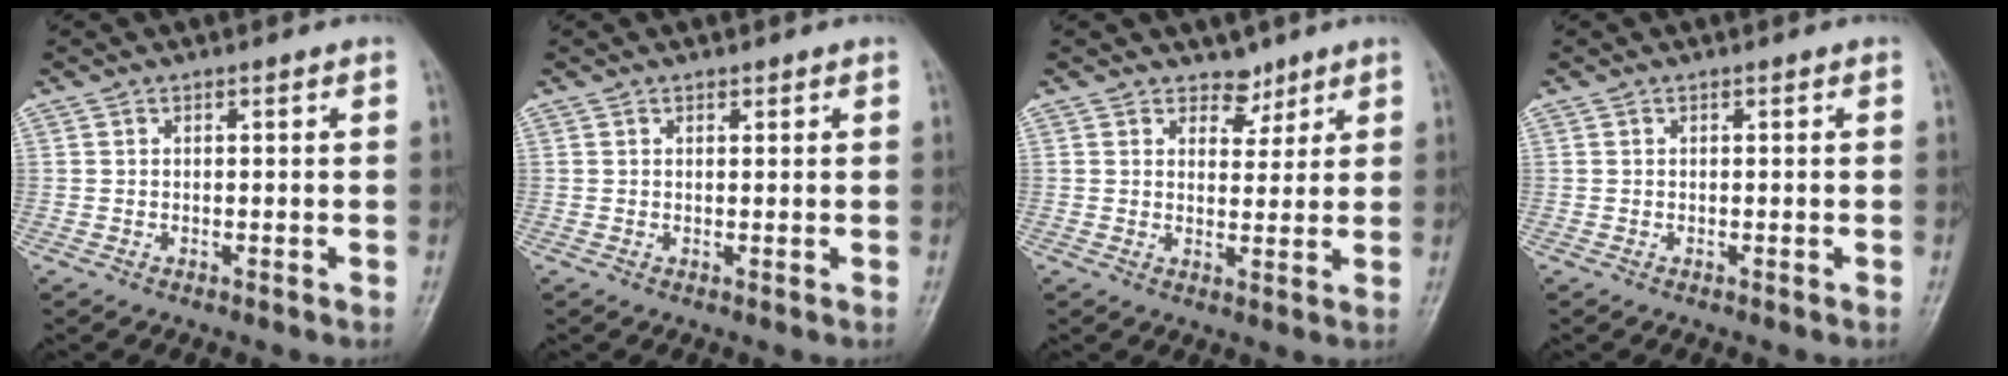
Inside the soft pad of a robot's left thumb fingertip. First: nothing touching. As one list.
[{"total": 0.7, "force": [0.5, 0.4, 0.1], "torque": [0.003, -0.004, 0.007]}, {"total": 3.6, "force": [2.8, 2.2, 0.7], "torque": [0.014, -0.020, 0.044]}, {"total": 0.0}]